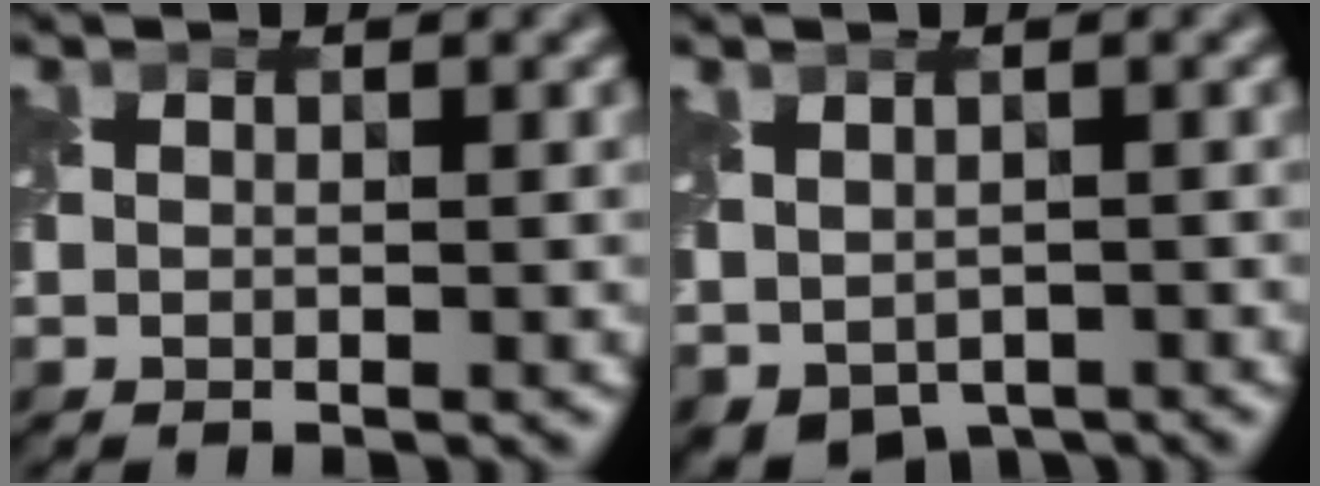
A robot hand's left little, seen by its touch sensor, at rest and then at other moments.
{"total": 3.3, "force": [-1.0, 2.5, 2.0], "torque": [-0.038, -0.006, -0.003]}